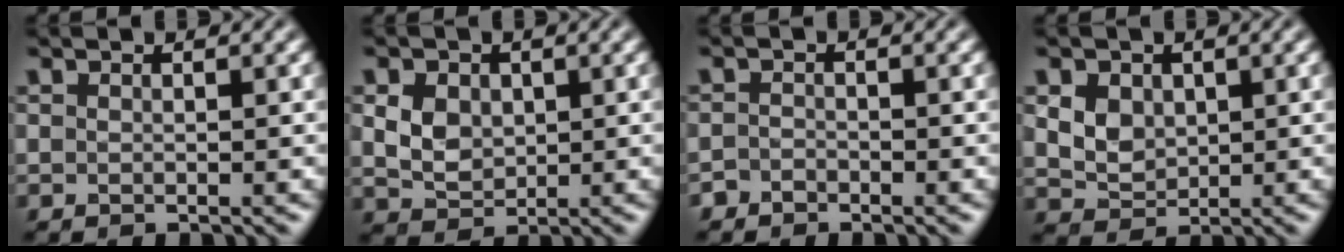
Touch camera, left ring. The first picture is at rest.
{"total": 3.5, "force": [0.7, 2.7, 2.0], "torque": [-0.048, 0.002, 0.015]}
{"total": 1.0, "force": [-0.8, 0.6, 0.0], "torque": [0.002, 0.003, -0.017]}
{"total": 4.3, "force": [1.4, 3.4, 2.3], "torque": [-0.052, 0.011, 0.023]}